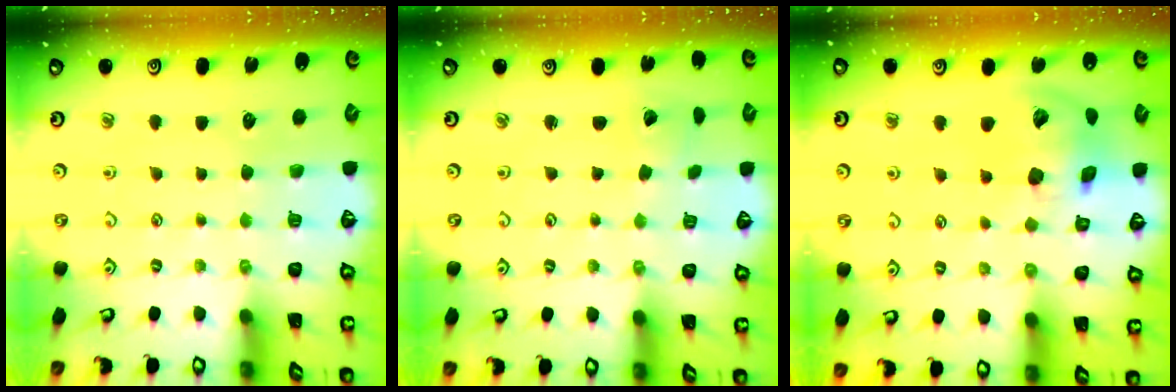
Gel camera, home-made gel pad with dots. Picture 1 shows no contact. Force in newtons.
{"total": 1.8, "press": 1.8, "slide": 0.2}
{"total": 15.5, "press": 15.3, "slide": 2.5}